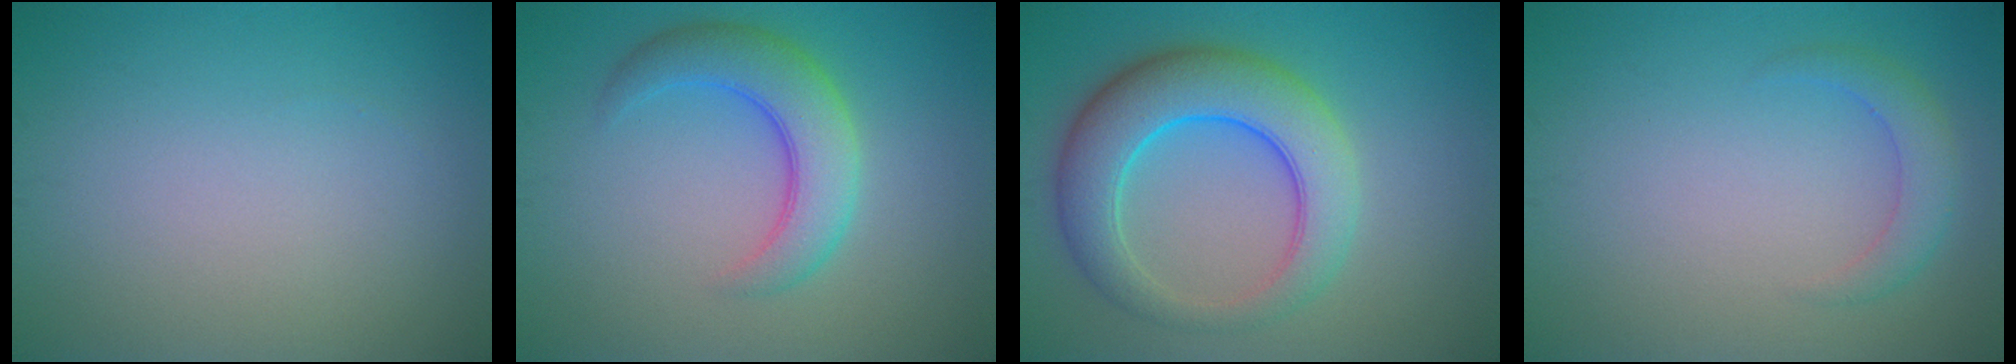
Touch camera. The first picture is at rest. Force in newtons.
{"total": 5.2, "press": 5.2, "slide": 0.1}
{"total": 7.6, "press": 7.6, "slide": 0.2}
{"total": 2.2, "press": 2.2, "slide": 0.1}